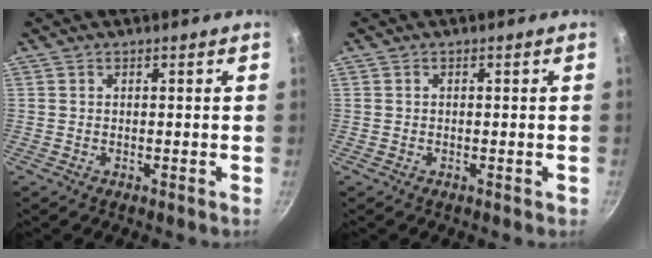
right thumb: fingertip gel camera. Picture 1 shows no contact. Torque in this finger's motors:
{"motor_torque": [-0.23, 0.09, 0.19, 0.19, -0.05]}